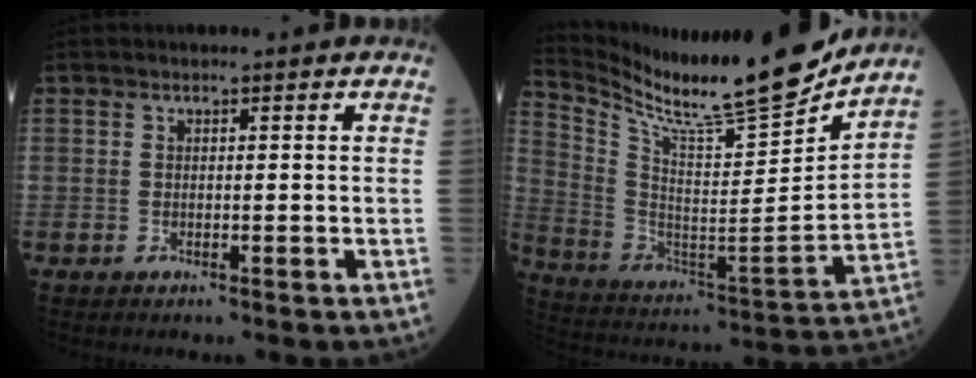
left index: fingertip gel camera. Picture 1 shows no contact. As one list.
[{"total": 21.7, "force": [19.2, 1.3, 9.8], "torque": [-0.191, -0.054, 0.312]}]